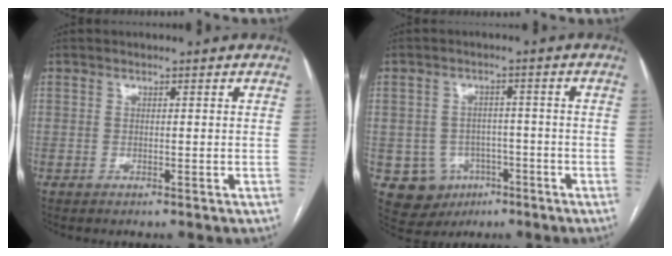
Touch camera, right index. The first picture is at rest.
{"total": 7.8, "force": [-2.9, 7.0, 1.6], "torque": [-0.029, 0.011, -0.030]}